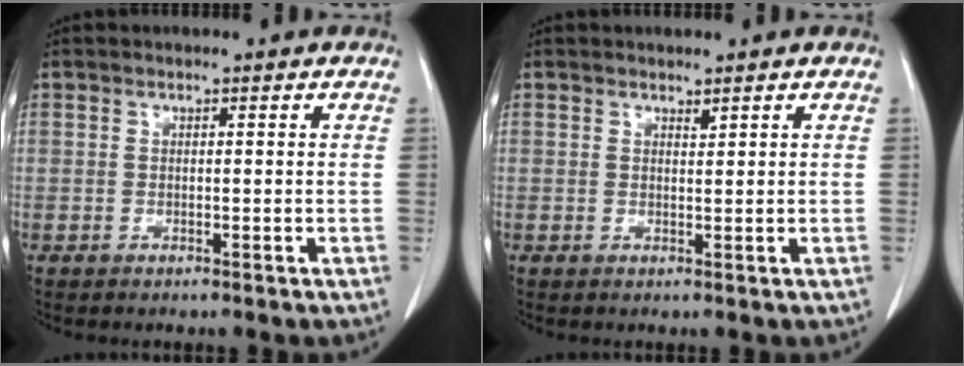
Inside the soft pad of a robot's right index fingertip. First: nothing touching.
{"total": 0.6, "force": [0.6, 0.0, 0.2], "torque": [-0.008, -0.007, 0.010]}